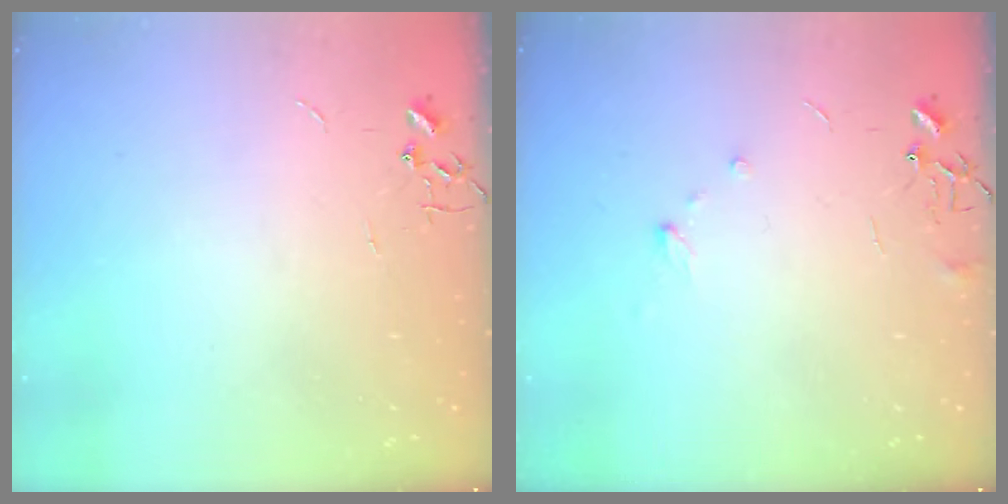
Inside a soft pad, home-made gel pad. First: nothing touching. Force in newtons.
{"total": 5.7, "press": 5.6, "slide": 0.5}